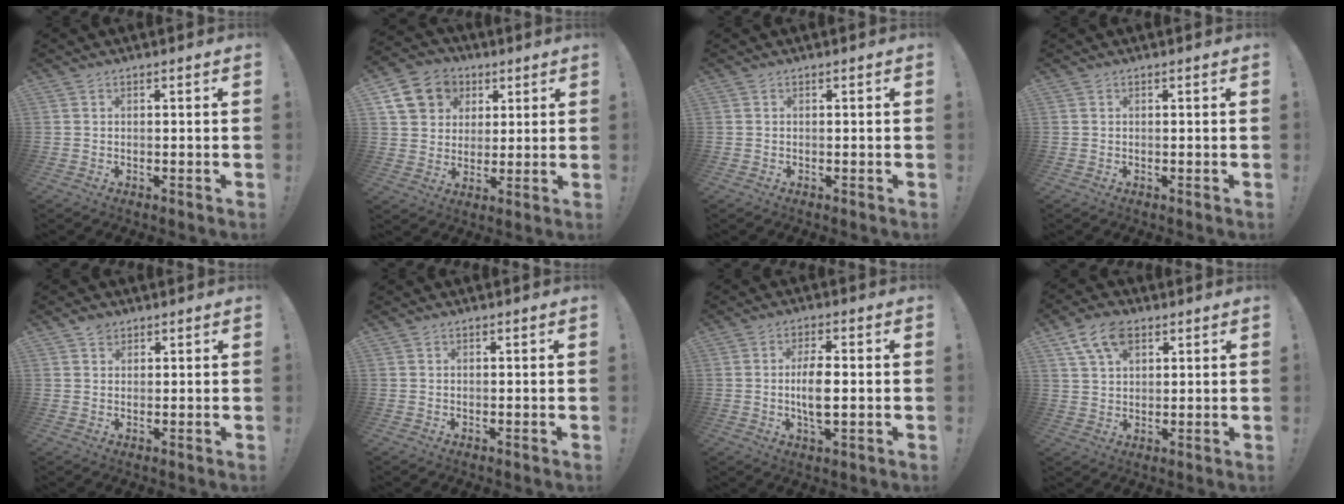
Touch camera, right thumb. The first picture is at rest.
{"total": 12.4, "force": [4.7, 10.5, 4.5], "torque": [-0.056, -0.019, 0.098]}
{"total": 0.0}
{"total": 0.0}
{"total": 1.9, "force": [1.3, 1.4, 0.2], "torque": [0.007, -0.006, 0.022]}
{"total": 0.0}
{"total": 7.7, "force": [-0.5, 2.8, 7.1], "torque": [-0.133, -0.003, -0.015]}
{"total": 9.4, "force": [4.9, 5.7, 5.7], "torque": [-0.100, -0.007, 0.093]}